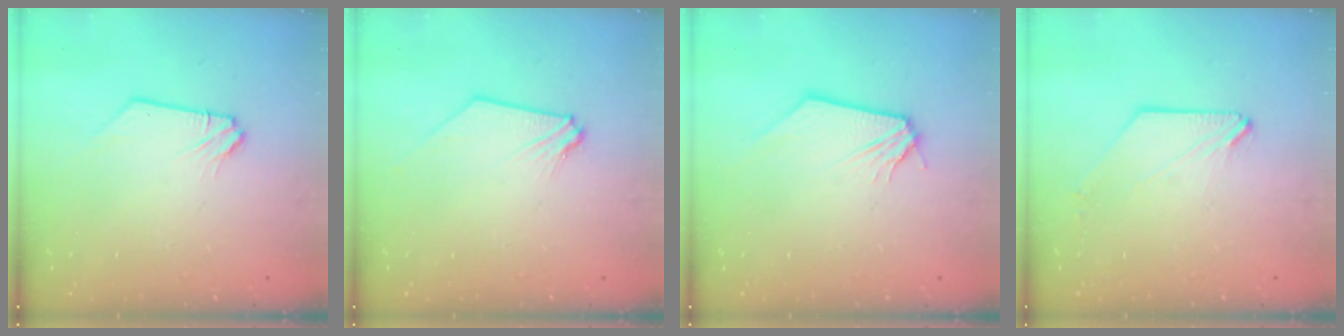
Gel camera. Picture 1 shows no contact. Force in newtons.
{"total": 0.0}
{"total": 0.0}
{"total": 0.0}